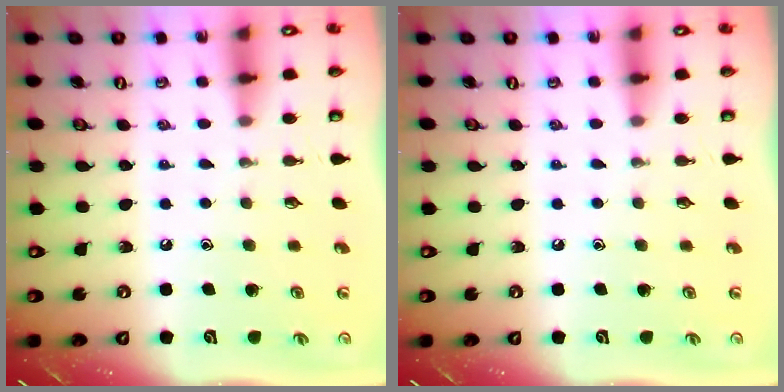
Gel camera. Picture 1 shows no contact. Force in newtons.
{"total": 0.0}